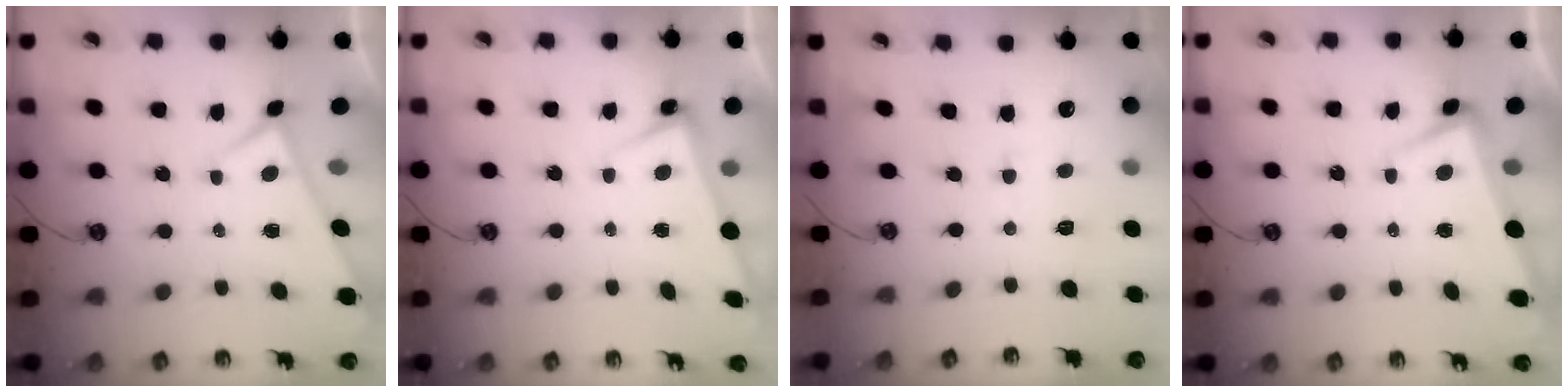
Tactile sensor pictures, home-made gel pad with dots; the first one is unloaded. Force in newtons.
{"total": 2.4, "press": 2.2, "slide": 1.1}
{"total": 1.2, "press": 1.2, "slide": 0.1}
{"total": 2.2, "press": 0.7, "slide": 2.1}